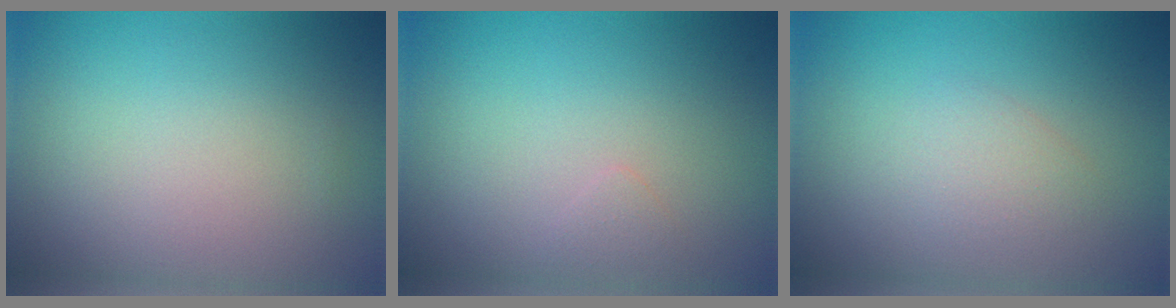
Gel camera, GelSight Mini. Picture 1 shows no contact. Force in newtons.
{"total": 0.6, "press": 0.6, "slide": 0.0}
{"total": 1.4, "press": 1.4, "slide": 0.0}